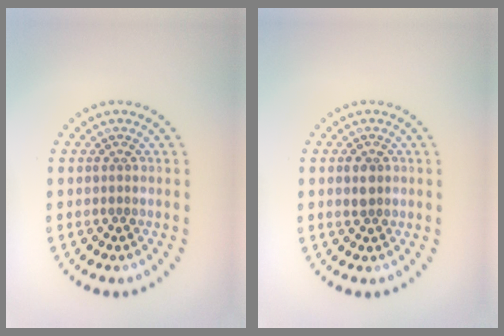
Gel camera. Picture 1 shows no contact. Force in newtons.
{"total": 1.5, "press": 1.4, "slide": 0.5}